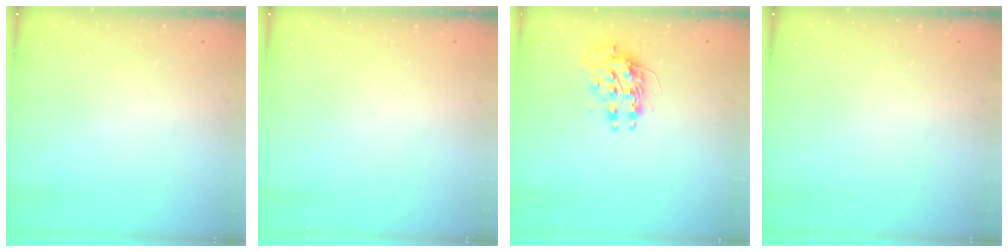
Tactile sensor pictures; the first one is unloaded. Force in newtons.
{"total": 0.0}
{"total": 10.5, "press": 10.5, "slide": 0.3}
{"total": 0.0}